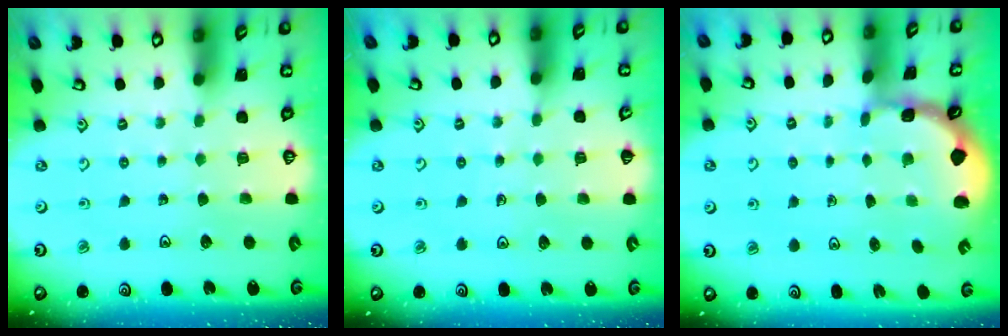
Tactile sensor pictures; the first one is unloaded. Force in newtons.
{"total": 3.6, "press": 3.5, "slide": 1.0}
{"total": 0.8, "press": 0.8, "slide": 0.2}